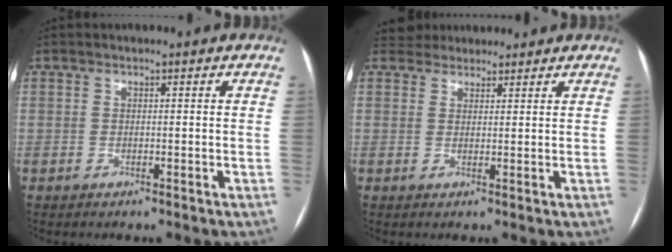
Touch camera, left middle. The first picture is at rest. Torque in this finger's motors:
{"motor_torque": [0.03, -0.28, 0.01, 0.00]}